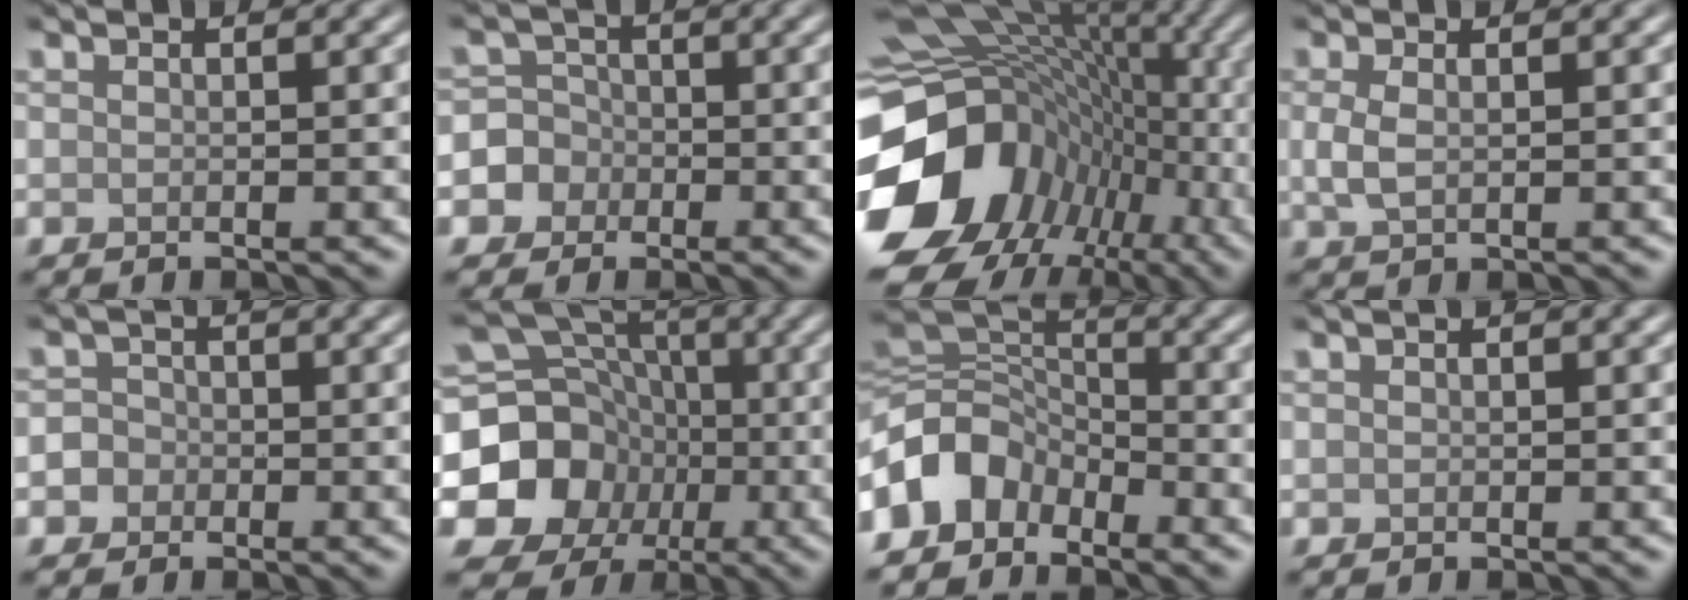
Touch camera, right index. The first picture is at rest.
{"total": 5.4, "force": [-1.8, 5.1, 0.5], "torque": [0.008, 0.013, -0.053]}
{"total": 17.3, "force": [-4.7, 14.0, 9.1], "torque": [-0.196, -0.016, -0.061]}
{"total": 2.0, "force": [0.2, 1.1, 1.7], "torque": [-0.044, -0.001, 0.005]}
{"total": 3.6, "force": [-1.2, 3.3, 0.7], "torque": [0.015, 0.008, -0.046]}
{"total": 17.3, "force": [-3.6, 15.8, 5.9], "torque": [-0.144, 0.002, -0.093]}
{"total": 6.4, "force": [-3.8, 4.3, 2.9], "torque": [-0.052, 0.008, -0.089]}
{"total": 0.0}